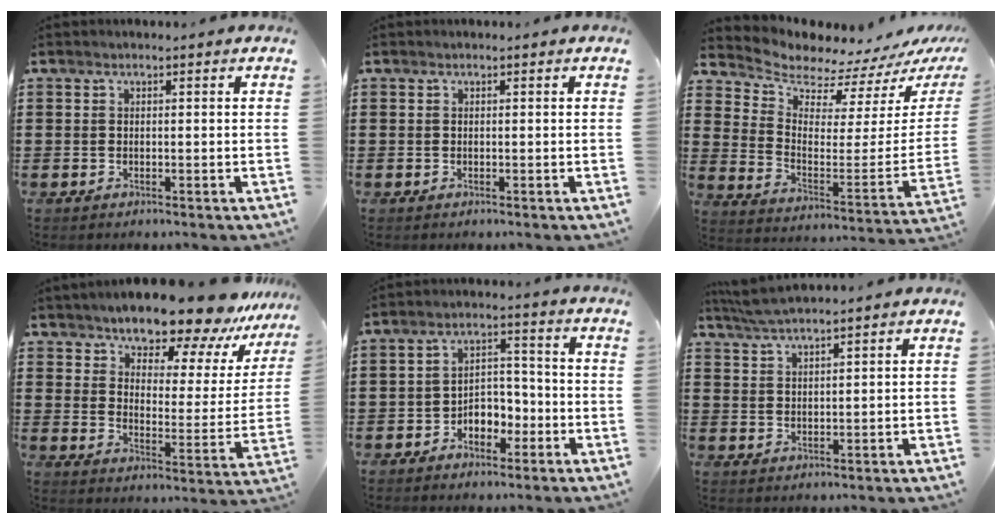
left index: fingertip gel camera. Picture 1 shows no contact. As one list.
[{"total": 0.0}, {"total": 6.2, "force": [6.1, 1.1, -0.1], "torque": [-0.037, -0.070, 0.103]}, {"total": 11.4, "force": [10.4, 2.2, 3.9], "torque": [-0.090, -0.078, 0.182]}, {"total": 4.3, "force": [-2.8, 2.8, 1.8], "torque": [-0.037, 0.011, -0.057]}, {"total": 3.2, "force": [3.0, 0.1, 1.0], "torque": [-0.028, -0.006, 0.057]}]